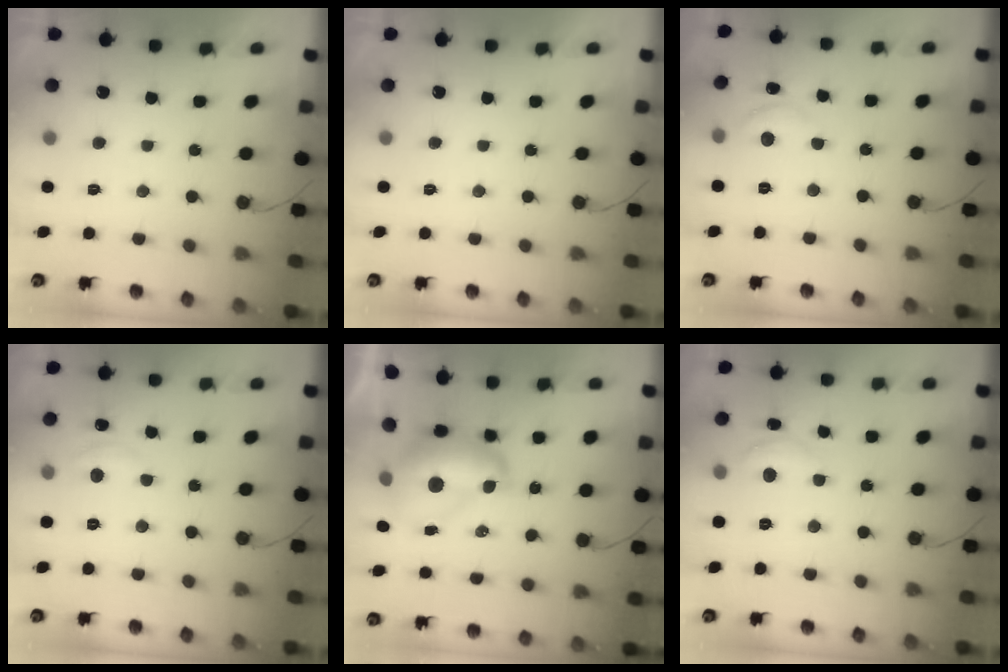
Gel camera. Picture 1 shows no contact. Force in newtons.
{"total": 0.0}
{"total": 5.8, "press": 5.7, "slide": 0.6}
{"total": 3.8, "press": 3.8, "slide": 0.4}
{"total": 11.3, "press": 11.2, "slide": 1.2}
{"total": 6.7, "press": 6.7, "slide": 0.6}